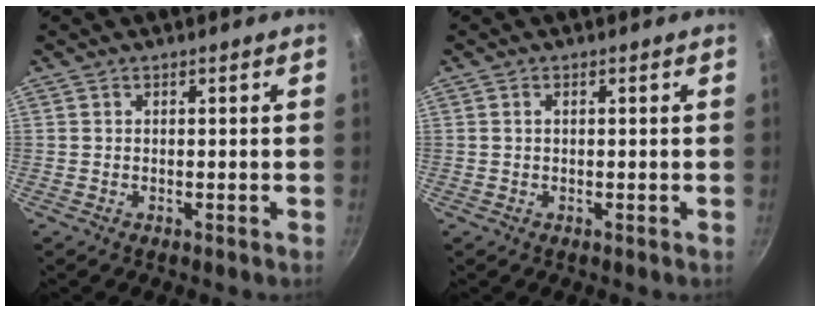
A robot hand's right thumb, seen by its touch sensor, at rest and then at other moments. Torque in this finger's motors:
{"motor_torque": [0.33, -0.29, 0.23, -0.21, 0.06]}